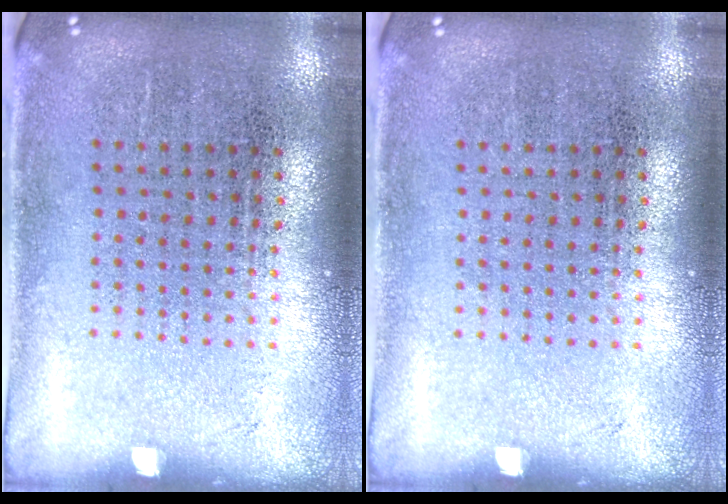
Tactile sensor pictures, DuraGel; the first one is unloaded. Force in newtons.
{"total": 0.0}